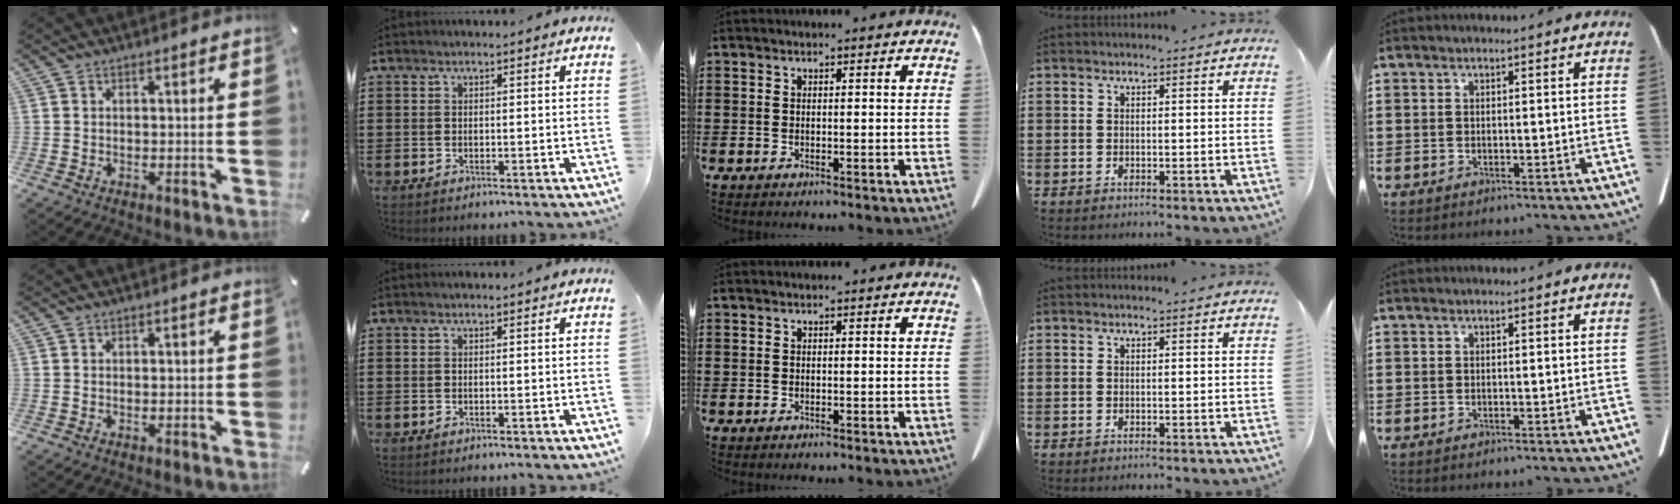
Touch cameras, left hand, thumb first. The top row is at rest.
{}